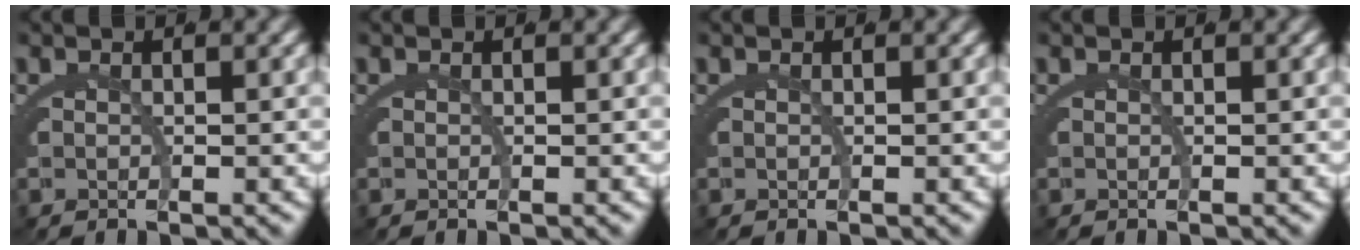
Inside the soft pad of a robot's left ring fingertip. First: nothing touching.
{"total": 0.0}
{"total": 0.0}
{"total": 0.0}